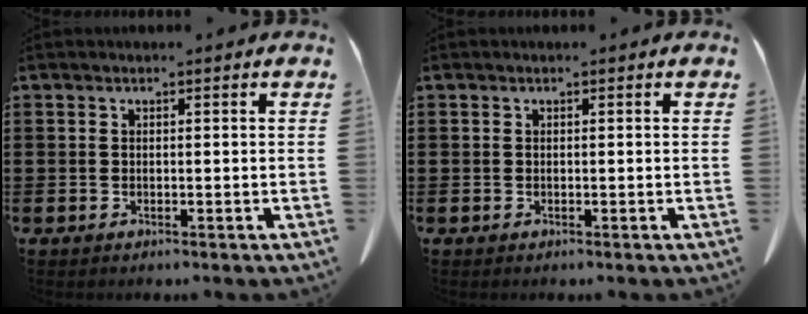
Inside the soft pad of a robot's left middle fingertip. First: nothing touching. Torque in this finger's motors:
{"motor_torque": [-0.01, 0.00, 0.00, -0.01]}